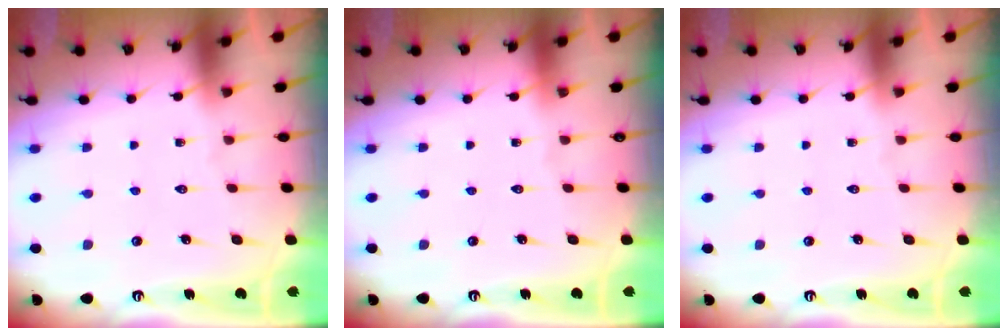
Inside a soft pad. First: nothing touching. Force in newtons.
{"total": 0.0}
{"total": 0.0}